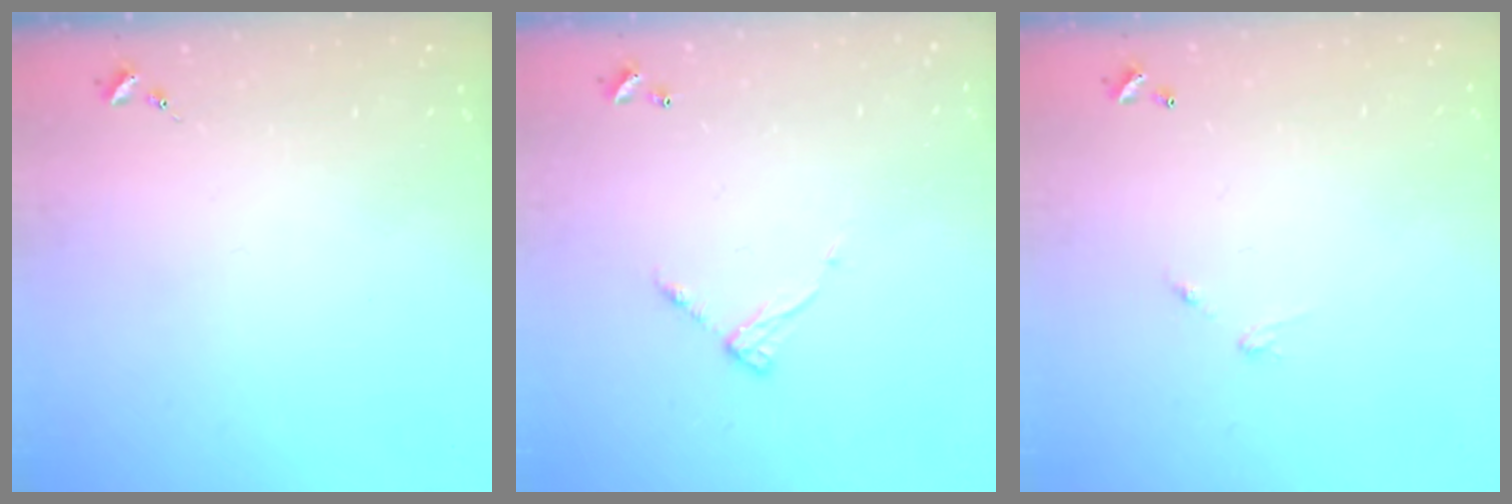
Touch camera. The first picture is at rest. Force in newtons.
{"total": 7.1, "press": 7.1, "slide": 0.5}
{"total": 4.5, "press": 4.5, "slide": 0.3}